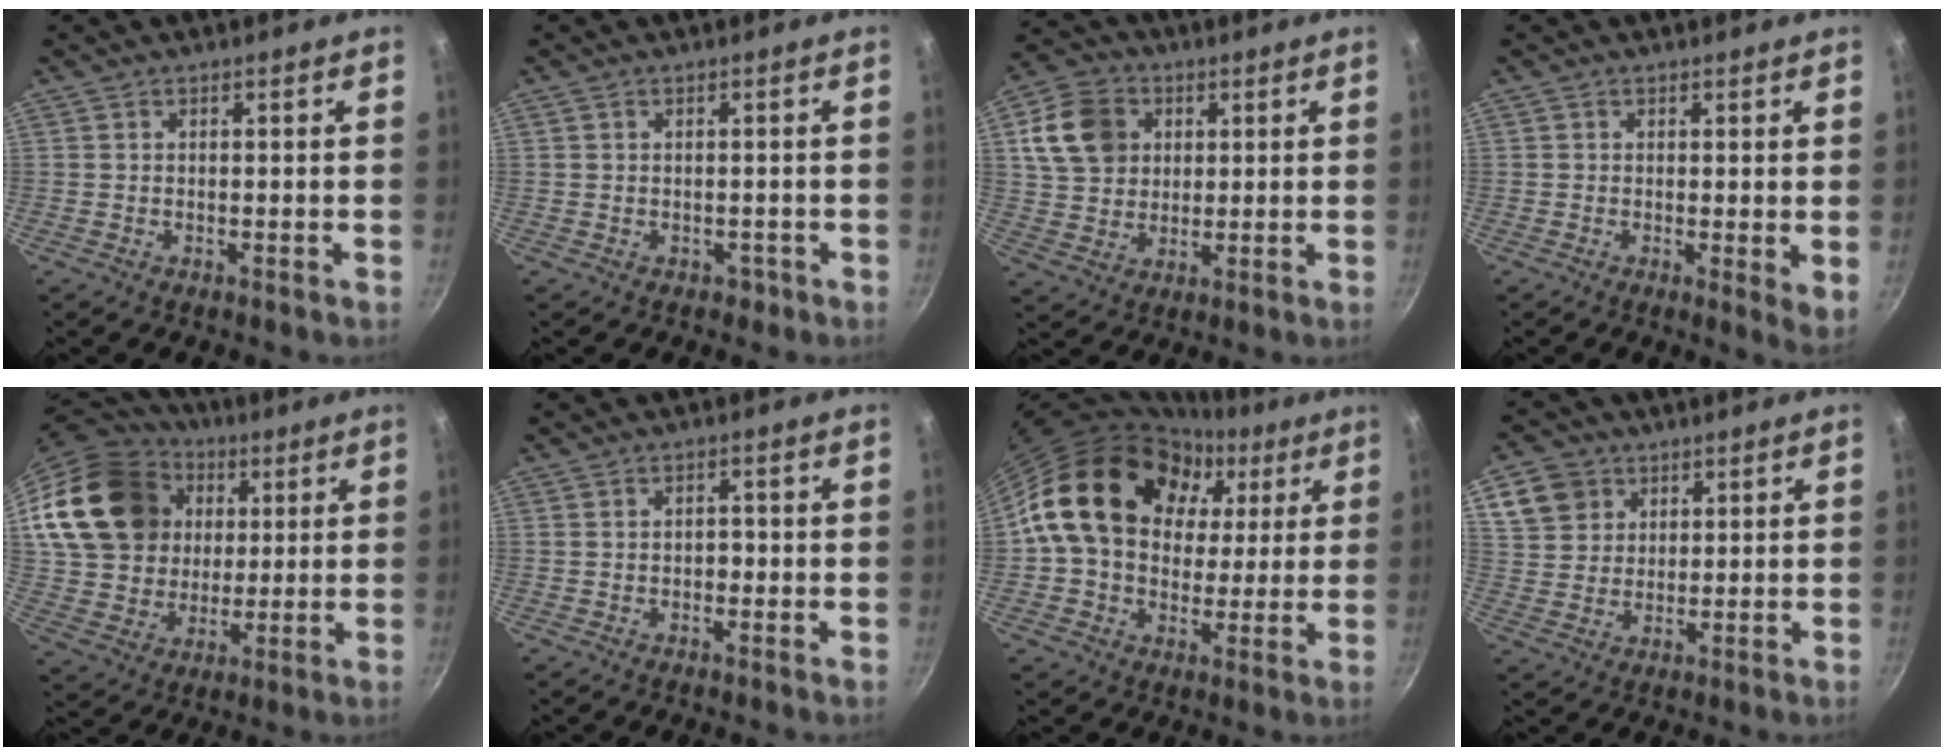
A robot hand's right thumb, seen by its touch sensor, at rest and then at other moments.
{"total": 1.6, "force": [-0.5, 1.3, 0.7], "torque": [0.004, 0.014, 0.004]}
{"total": 12.0, "force": [3.7, 9.8, 6.0], "torque": [-0.087, 0.004, 0.063]}
{"total": 4.2, "force": [0.6, 1.5, 3.9], "torque": [-0.047, -0.014, 0.006]}
{"total": 24.7, "force": [7.0, 19.7, 13.2], "torque": [-0.240, 0.023, 0.139]}
{"total": 1.5, "force": [-0.4, 1.1, 1.0], "torque": [-0.008, 0.009, -0.008]}
{"total": 20.8, "force": [5.6, 16.1, 11.9], "torque": [-0.177, 0.024, 0.091]}
{"total": 8.1, "force": [3.7, 6.7, 2.8], "torque": [-0.025, 0.004, 0.071]}